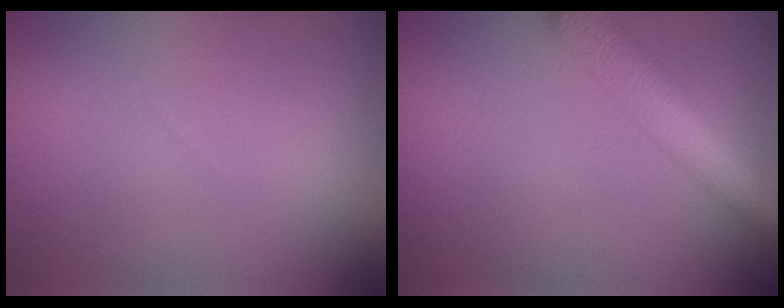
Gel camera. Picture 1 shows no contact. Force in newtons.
{"total": 5.4, "press": 5.4, "slide": 0.2}